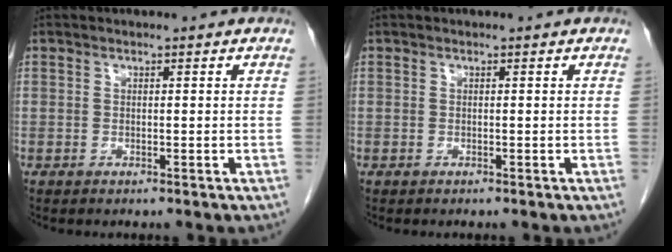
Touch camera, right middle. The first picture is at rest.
{"total": 0.0}